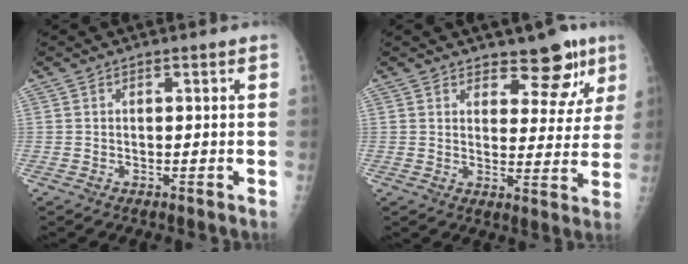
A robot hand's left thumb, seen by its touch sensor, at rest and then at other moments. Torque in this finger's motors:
{"motor_torque": [0.04, 0.22, -0.11, -0.17, 0.00]}